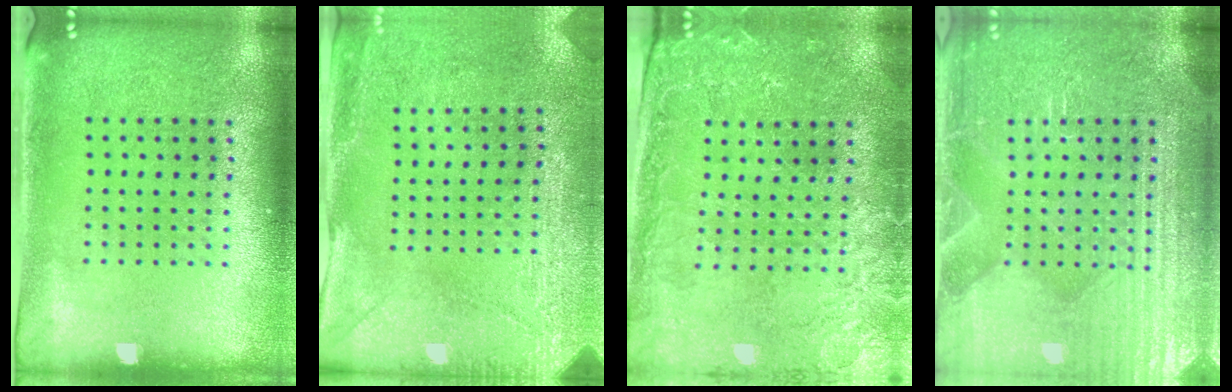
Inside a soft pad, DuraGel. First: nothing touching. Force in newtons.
{"total": 2.9, "press": 2.4, "slide": 1.6}
{"total": 0.6, "press": 0.4, "slide": 0.4}
{"total": 5.6, "press": 5.5, "slide": 0.9}